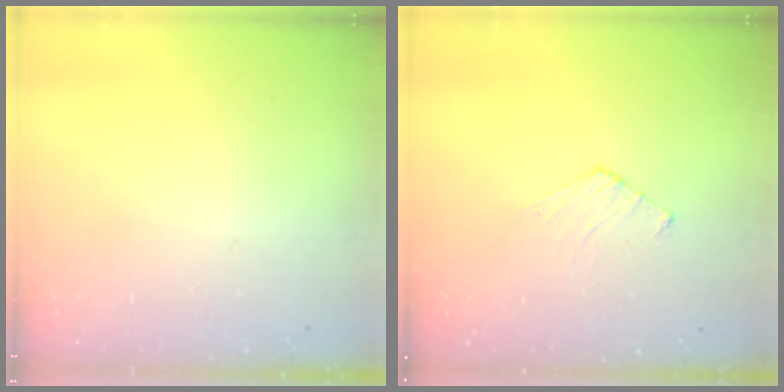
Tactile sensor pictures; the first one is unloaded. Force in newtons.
{"total": 4.4, "press": 4.4, "slide": 0.4}